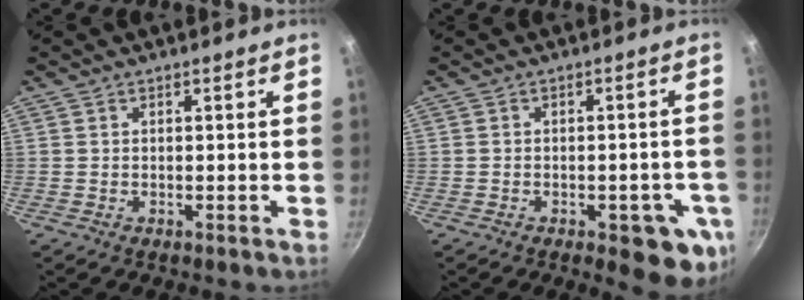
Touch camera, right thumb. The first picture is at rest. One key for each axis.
{"total": 10.0, "fx": -3.5, "fy": 4.4, "fz": 8.2, "tx": -0.059, "ty": 0.007, "tz": -0.040}